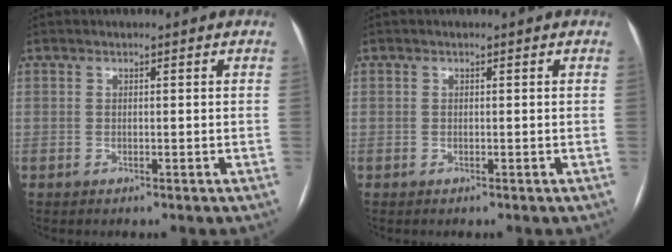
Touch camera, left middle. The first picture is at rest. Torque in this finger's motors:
{"motor_torque": [0.06, -0.03, -0.13, -0.08]}